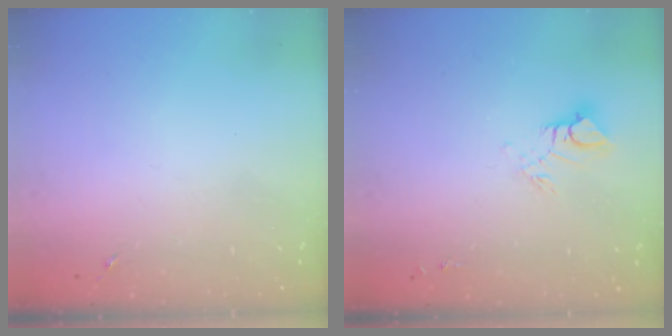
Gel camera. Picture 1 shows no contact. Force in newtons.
{"total": 7.4, "press": 7.4, "slide": 0.8}